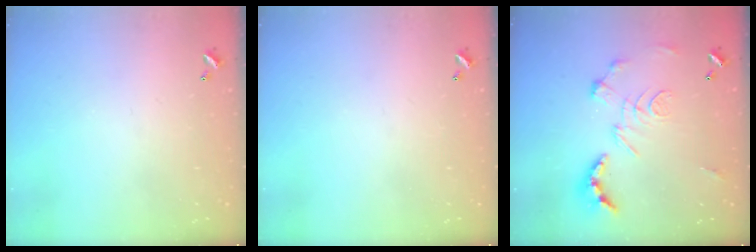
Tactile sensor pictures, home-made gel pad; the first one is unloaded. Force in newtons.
{"total": 0.0}
{"total": 2.9, "press": 2.3, "slide": 1.7}